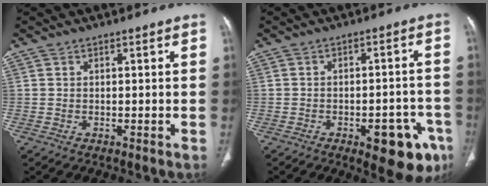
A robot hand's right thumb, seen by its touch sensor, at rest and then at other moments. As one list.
[{"total": 12.1, "force": [-5.9, 5.1, 9.2], "torque": [-0.082, 0.026, -0.066]}]